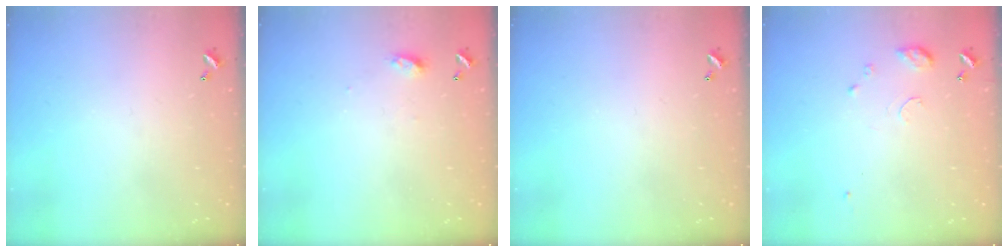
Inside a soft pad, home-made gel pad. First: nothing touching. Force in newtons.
{"total": 4.0, "press": 4.0, "slide": 0.5}
{"total": 0.0}
{"total": 7.9, "press": 7.8, "slide": 0.8}